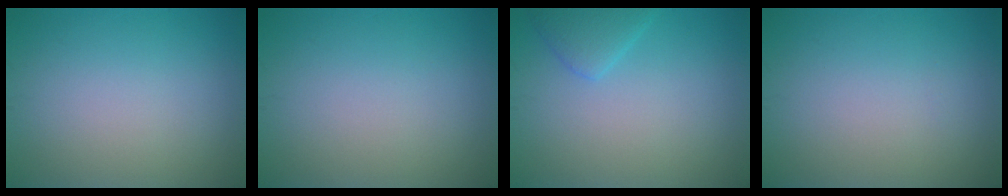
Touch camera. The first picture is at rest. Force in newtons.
{"total": 0.0}
{"total": 1.6, "press": 1.6, "slide": 0.0}
{"total": 0.0}